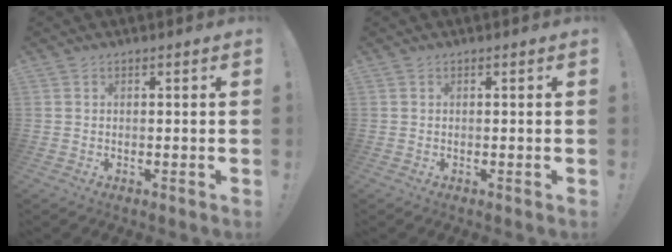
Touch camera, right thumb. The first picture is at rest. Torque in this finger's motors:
{"motor_torque": [-0.01, 0.57, 0.17, -0.04, -0.05]}